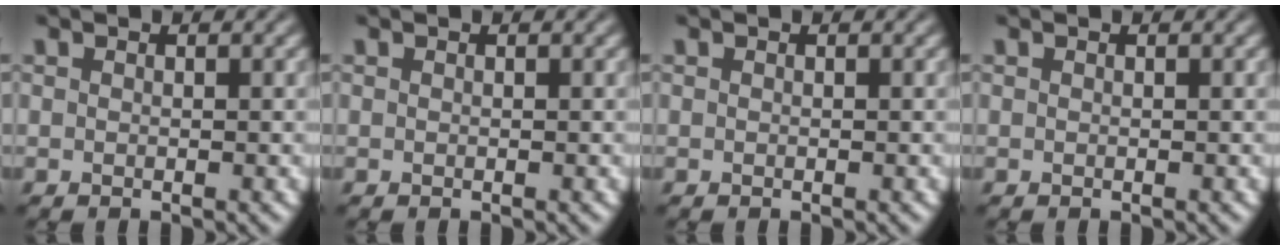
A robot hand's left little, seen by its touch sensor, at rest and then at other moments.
{"total": 0.0}
{"total": 0.0}
{"total": 0.0}